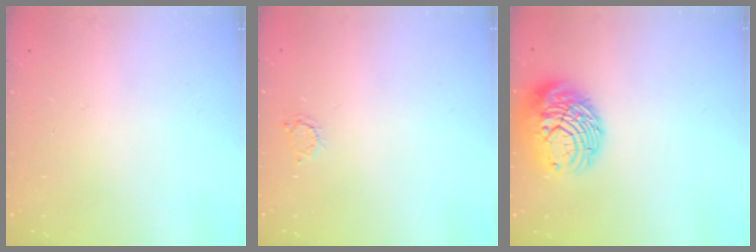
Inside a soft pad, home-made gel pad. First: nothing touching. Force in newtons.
{"total": 2.8, "press": 2.8, "slide": 0.4}
{"total": 13.3, "press": 13.2, "slide": 1.4}